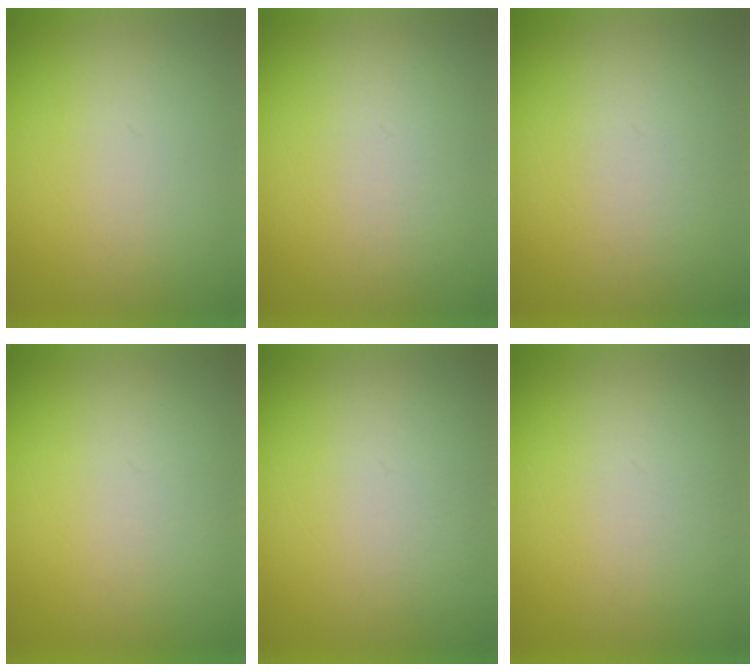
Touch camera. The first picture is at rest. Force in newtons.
{"total": 1.5}
{"total": 1.4}
{"total": 1.5}
{"total": 2.0}
{"total": 1.1}